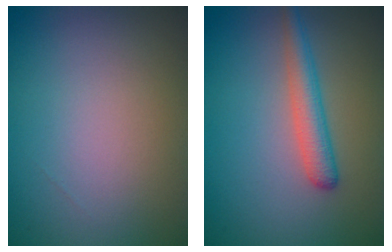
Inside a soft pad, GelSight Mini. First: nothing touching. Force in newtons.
{"total": 2.9, "press": 2.9, "slide": 0.1}